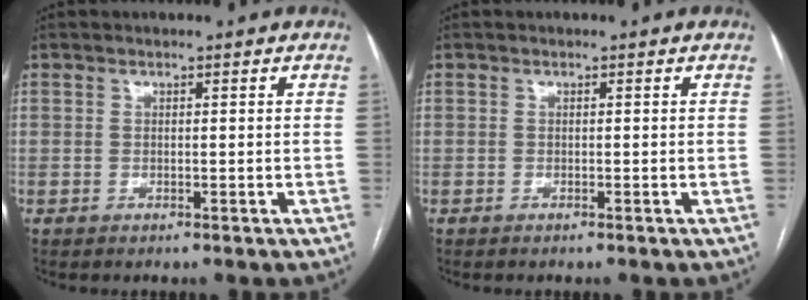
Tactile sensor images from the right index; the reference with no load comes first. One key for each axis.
{"total": 0.0}